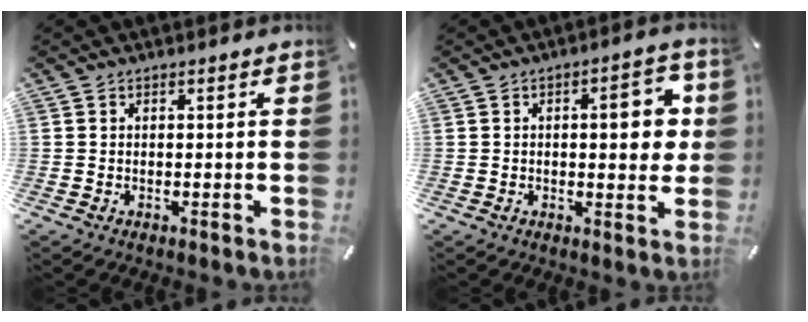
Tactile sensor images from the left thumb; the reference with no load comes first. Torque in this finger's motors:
{"motor_torque": [1.41, 1.35, 0.59, -0.34, 0.05]}